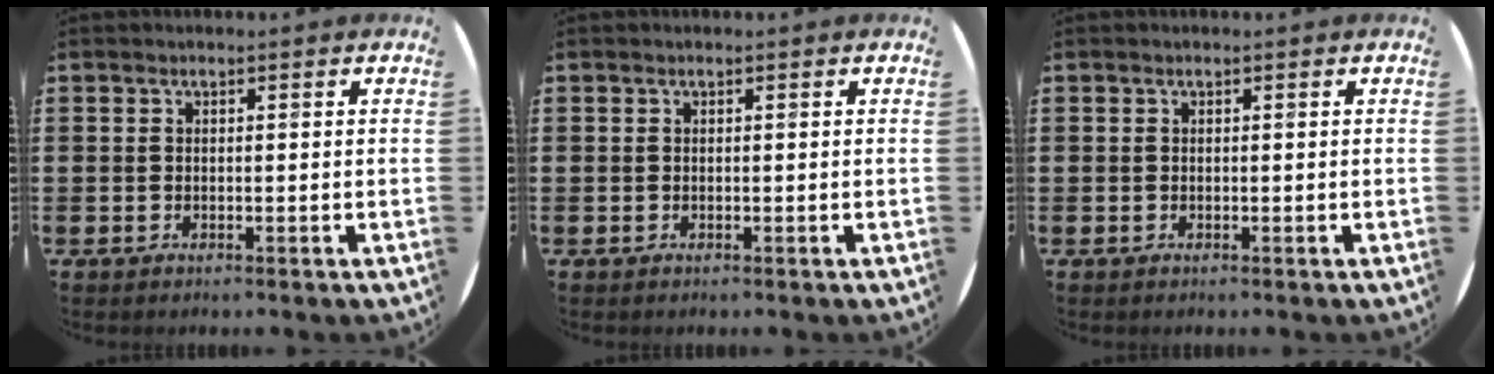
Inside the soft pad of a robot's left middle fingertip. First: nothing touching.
{"total": 0.0}
{"total": 0.0}